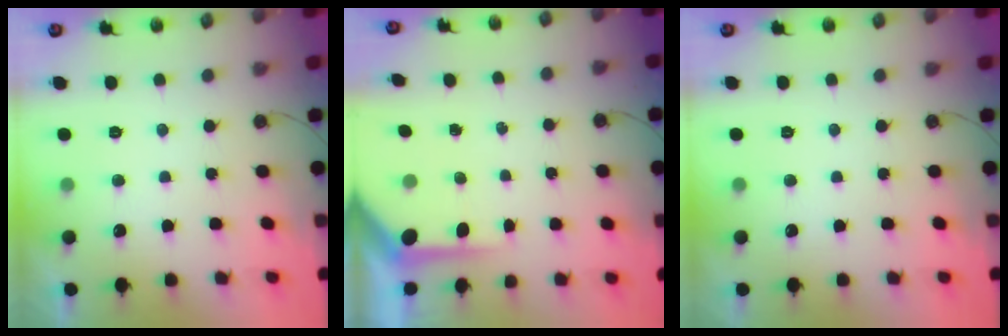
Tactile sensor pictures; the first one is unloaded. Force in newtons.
{"total": 5.5, "press": 5.5, "slide": 0.5}
{"total": 0.0}